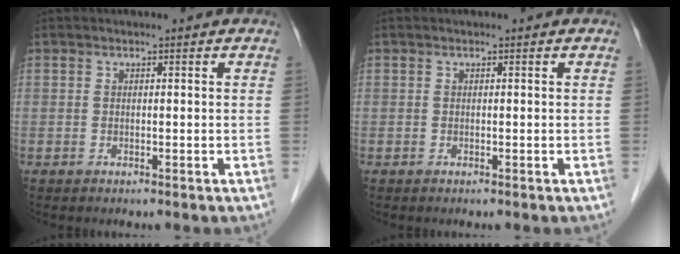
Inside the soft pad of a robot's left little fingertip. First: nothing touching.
{"total": 0.0}